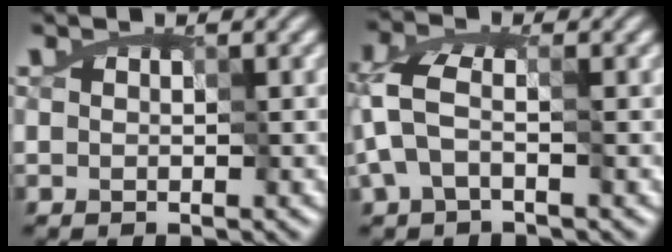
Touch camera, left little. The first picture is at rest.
{"total": 3.5, "force": [-1.9, 1.4, 2.6], "torque": [-0.074, 0.005, -0.037]}